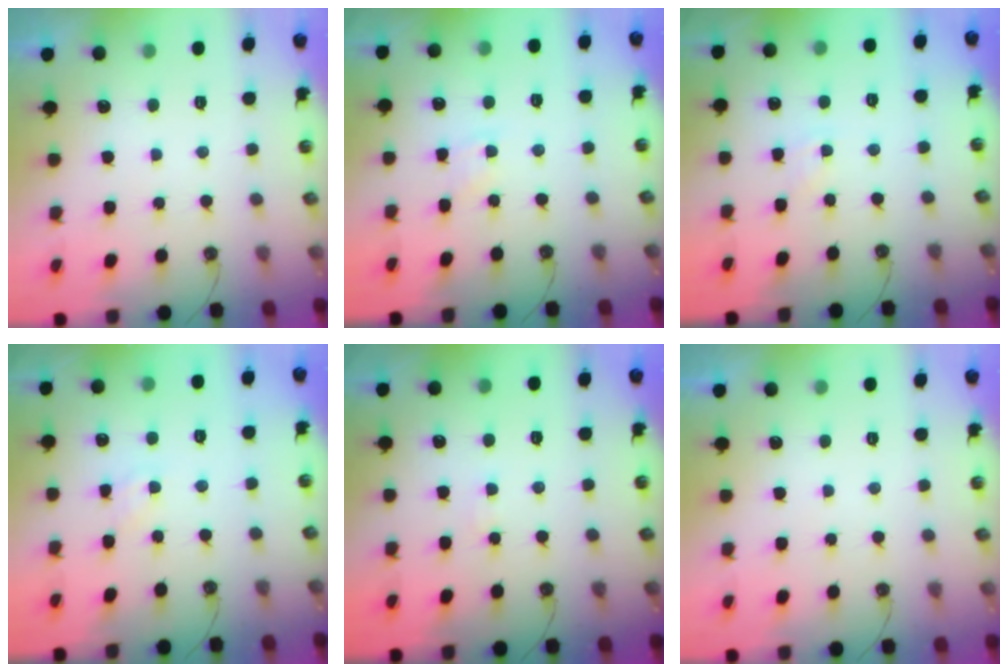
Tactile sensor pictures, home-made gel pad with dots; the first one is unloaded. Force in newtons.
{"total": 5.6, "press": 5.6, "slide": 0.7}
{"total": 2.8, "press": 2.8, "slide": 0.4}
{"total": 4.8, "press": 4.7, "slide": 0.7}
{"total": 1.2, "press": 1.1, "slide": 0.2}
{"total": 0.0}